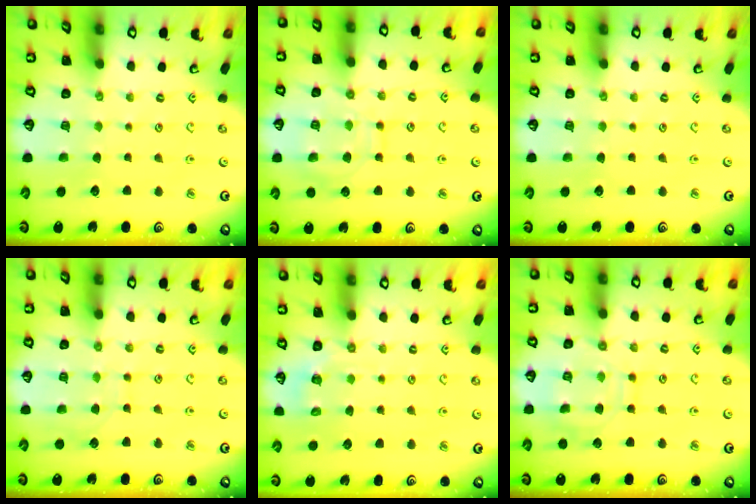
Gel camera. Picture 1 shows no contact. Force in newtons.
{"total": 11.2, "press": 11.1, "slide": 1.0}
{"total": 0.0}
{"total": 5.9, "press": 5.9, "slide": 0.5}
{"total": 2.9, "press": 2.6, "slide": 1.2}
{"total": 10.4, "press": 10.3, "slide": 0.9}